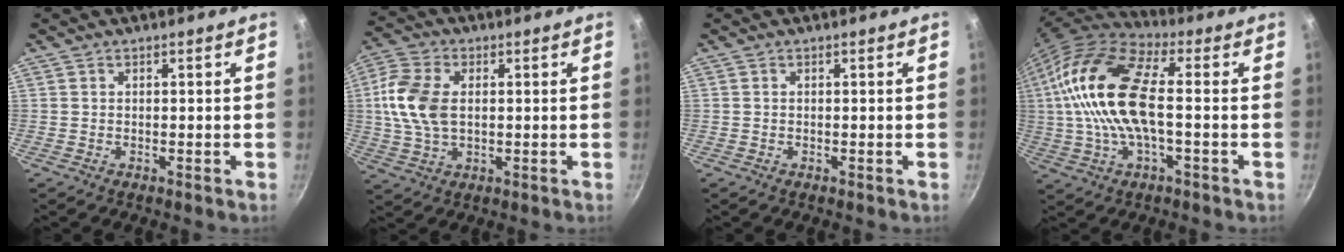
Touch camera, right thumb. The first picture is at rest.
{"total": 11.2, "force": [1.0, 7.1, 8.6], "torque": [-0.170, 0.009, 0.012]}
{"total": 0.0}
{"total": 18.4, "force": [0.7, 8.0, 16.6], "torque": [-0.326, 0.026, 0.000]}